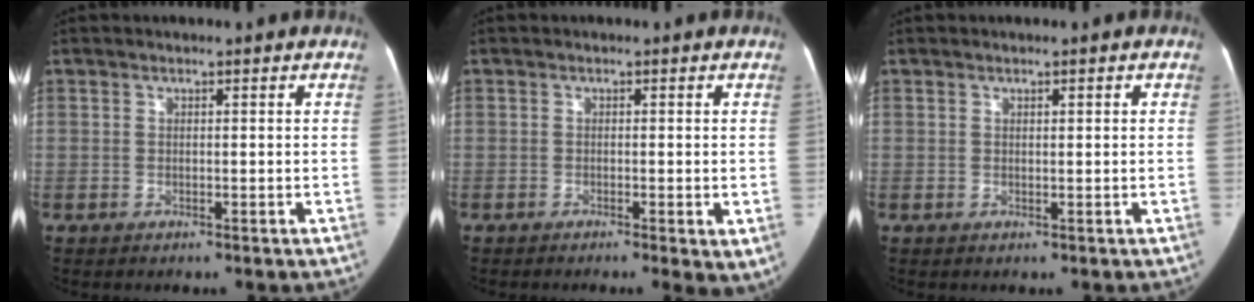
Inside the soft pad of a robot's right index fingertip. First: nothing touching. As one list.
[{"total": 3.8, "force": [-1.5, 0.7, 3.4], "torque": [-0.042, -0.010, -0.021]}, {"total": 0.7, "force": [0.2, 0.2, 0.7], "torque": [-0.008, 0.004, 0.002]}]